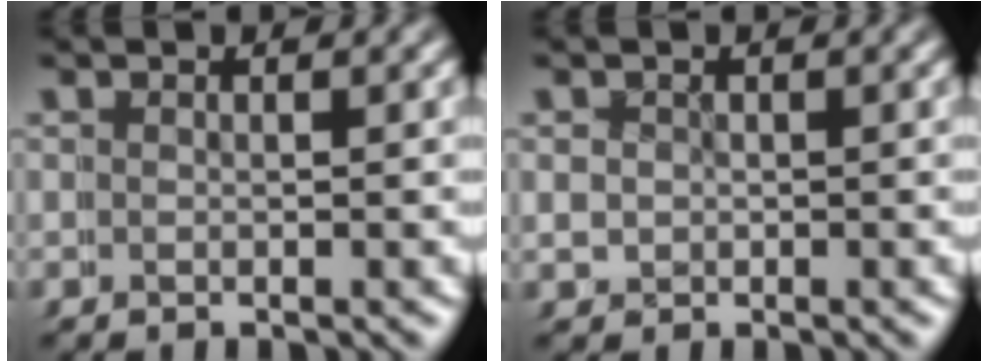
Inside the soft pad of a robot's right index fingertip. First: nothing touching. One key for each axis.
{"total": 1.2, "fx": 0.7, "fy": 0.7, "fz": -0.7, "tx": -0.002, "ty": -0.014, "tz": 0.016}